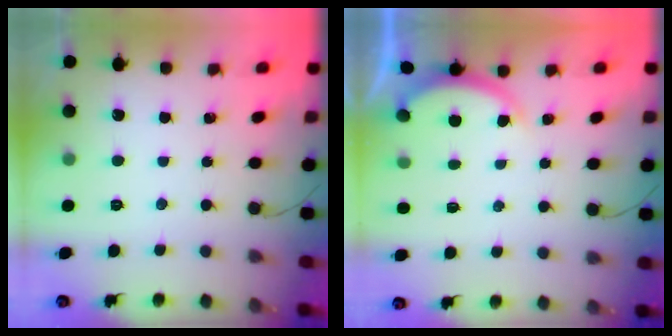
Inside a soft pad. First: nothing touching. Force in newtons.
{"total": 2.6, "press": 2.6, "slide": 0.5}